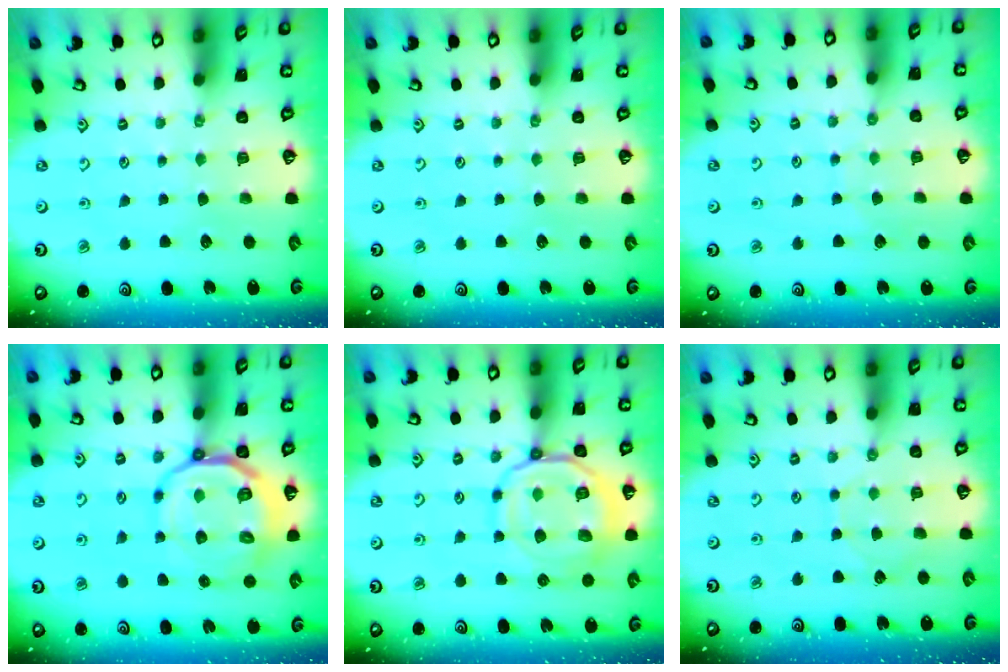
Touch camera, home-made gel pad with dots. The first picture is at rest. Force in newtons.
{"total": 0.0}
{"total": 4.1, "press": 4.1, "slide": 0.4}
{"total": 13.9, "press": 13.7, "slide": 2.6}
{"total": 15.3, "press": 15.3, "slide": 1.4}
{"total": 5.0, "press": 4.9, "slide": 0.6}